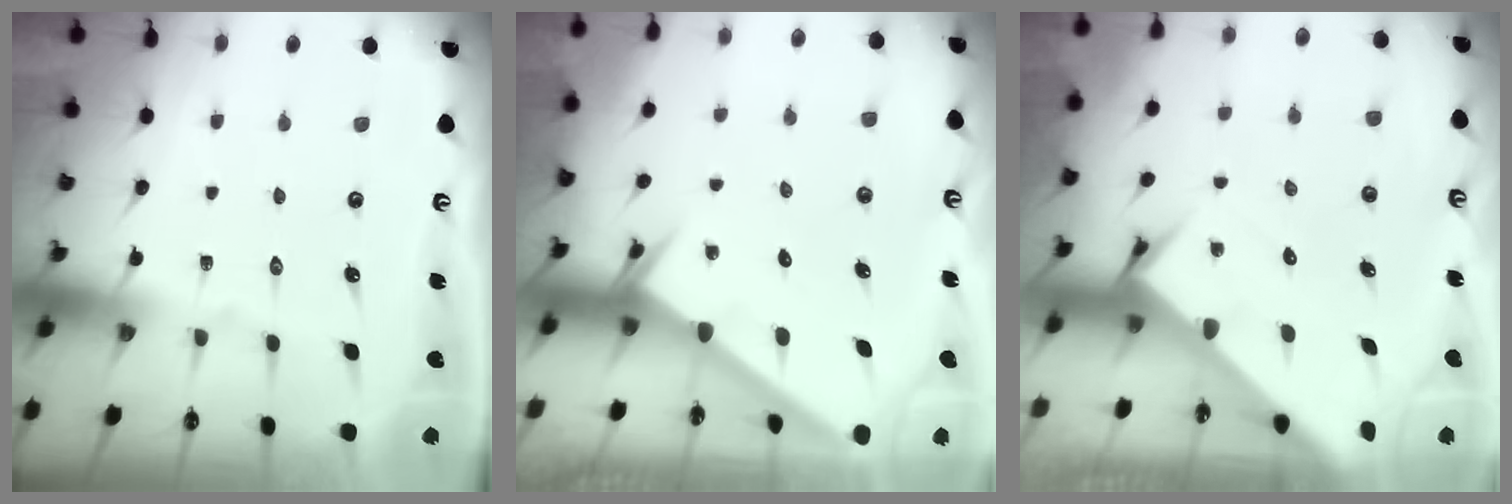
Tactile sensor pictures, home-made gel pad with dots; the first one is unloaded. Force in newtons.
{"total": 2.5, "press": 2.5, "slide": 0.2}
{"total": 3.3, "press": 3.3, "slide": 0.1}